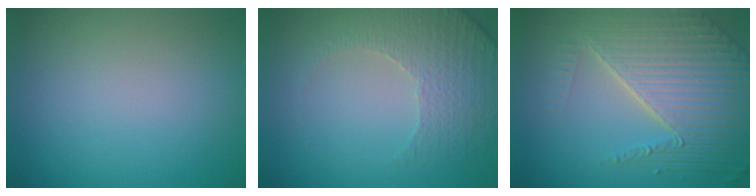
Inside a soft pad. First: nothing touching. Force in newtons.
{"total": 4.7, "press": 3.3, "slide": 3.3}
{"total": 8.1, "press": 5.9, "slide": 5.7}